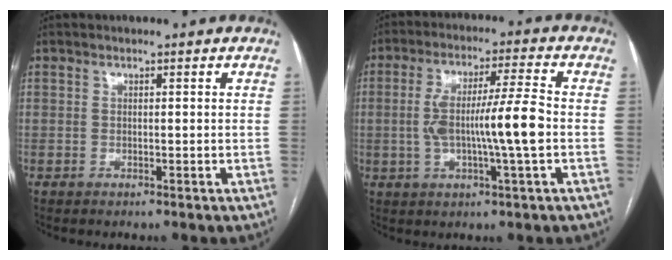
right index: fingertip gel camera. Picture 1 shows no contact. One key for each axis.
{"total": 10.8, "fx": -1.2, "fy": 0.1, "fz": 10.7, "tx": -0.198, "ty": 0.010, "tz": -0.023}